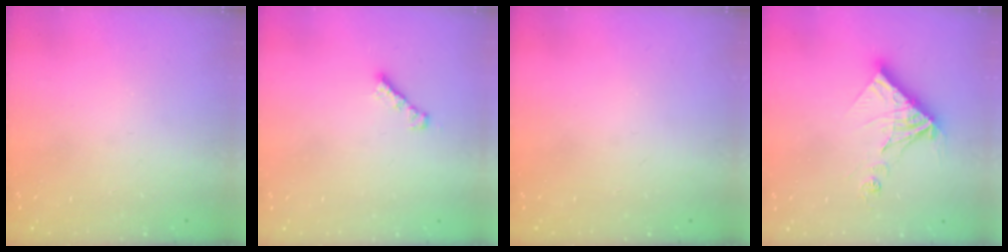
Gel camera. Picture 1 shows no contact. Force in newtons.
{"total": 2.3, "press": 2.3, "slide": 0.4}
{"total": 0.0}
{"total": 14.1, "press": 14.0, "slide": 1.5}